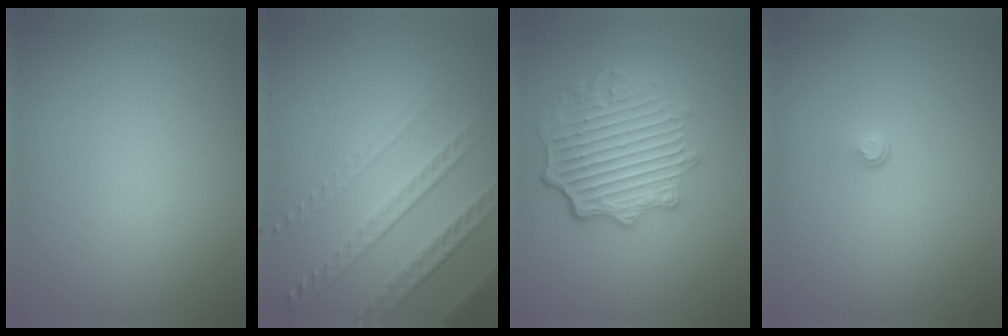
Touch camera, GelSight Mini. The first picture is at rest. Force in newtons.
{"total": 4.9, "press": 3.2, "slide": 3.7}
{"total": 6.0, "press": 4.7, "slide": 3.8}
{"total": 0.5, "press": 0.3, "slide": 0.5}